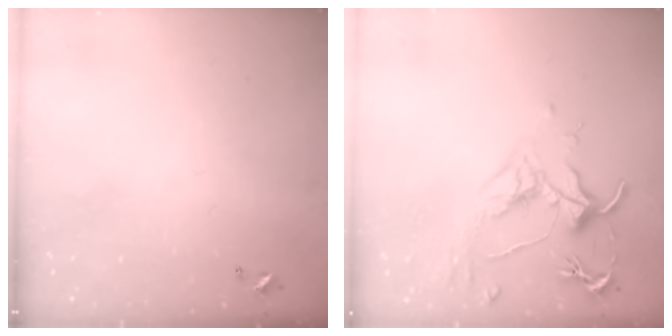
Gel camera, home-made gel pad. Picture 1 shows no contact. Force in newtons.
{"total": 1.8, "press": 1.5, "slide": 0.9}